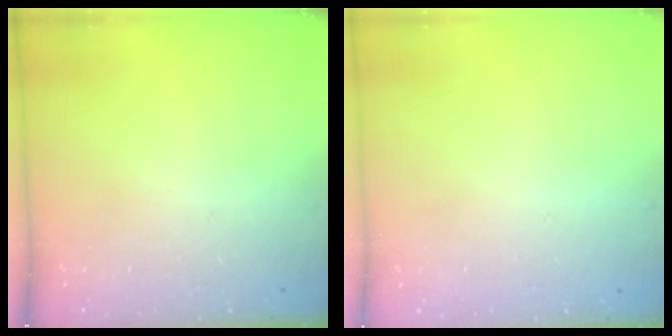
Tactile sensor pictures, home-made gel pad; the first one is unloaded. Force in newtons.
{"total": 0.0}